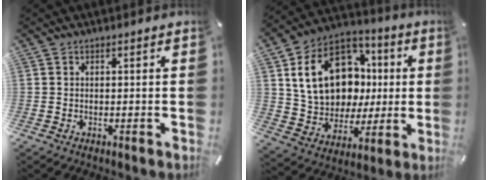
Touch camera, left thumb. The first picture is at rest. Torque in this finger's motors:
{"motor_torque": [2.51, 2.50, 1.71, -1.06, 0.34]}